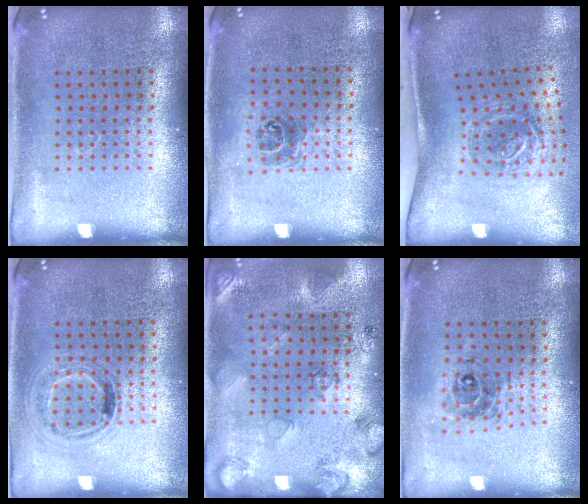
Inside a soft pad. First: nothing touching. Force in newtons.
{"total": 1.0, "press": 0.8, "slide": 0.5}
{"total": 1.9, "press": 1.2, "slide": 1.5}
{"total": 1.0, "press": 0.9, "slide": 0.3}
{"total": 2.5, "press": 2.0, "slide": 1.5}
{"total": 0.7, "press": 0.7, "slide": 0.0}